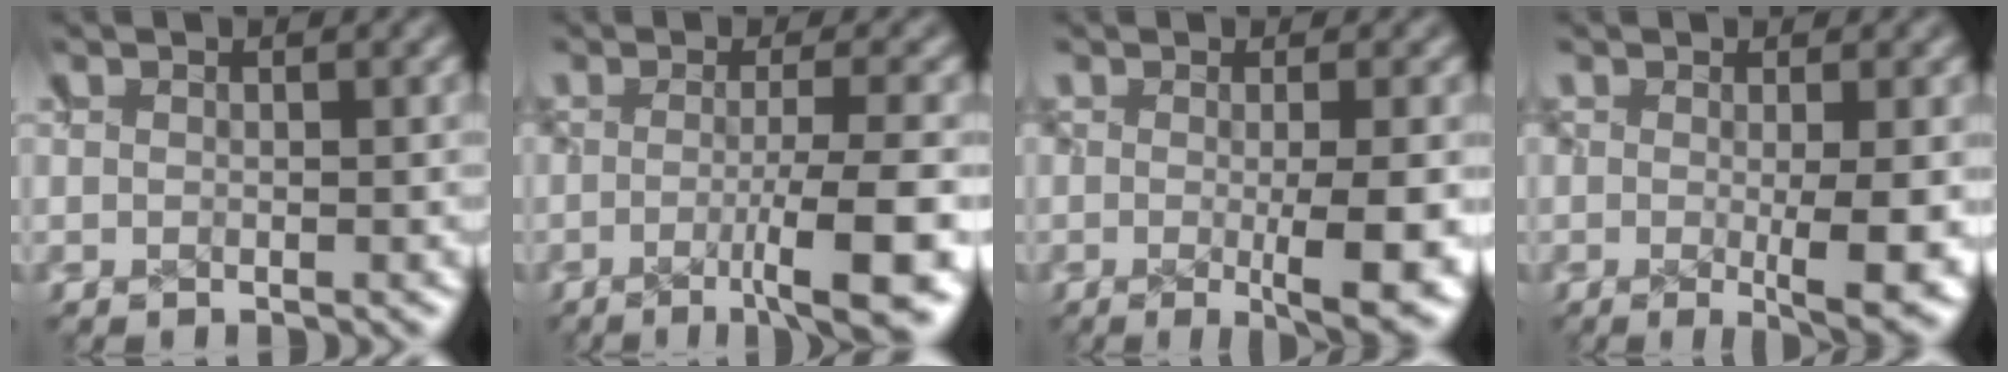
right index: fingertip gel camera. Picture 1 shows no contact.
{"total": 6.2, "force": [-4.0, 0.7, 4.7], "torque": [-0.031, 0.000, -0.060]}
{"total": 5.8, "force": [-2.7, 1.5, 4.8], "torque": [-0.046, -0.014, -0.032]}
{"total": 5.0, "force": [-2.0, 1.1, 4.4], "torque": [-0.044, -0.016, -0.020]}